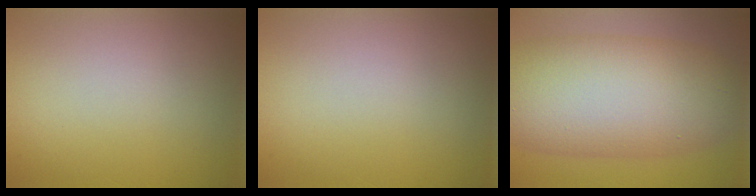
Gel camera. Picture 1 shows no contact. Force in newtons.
{"total": 0.0}
{"total": 12.4, "press": 12.4, "slide": 0.2}